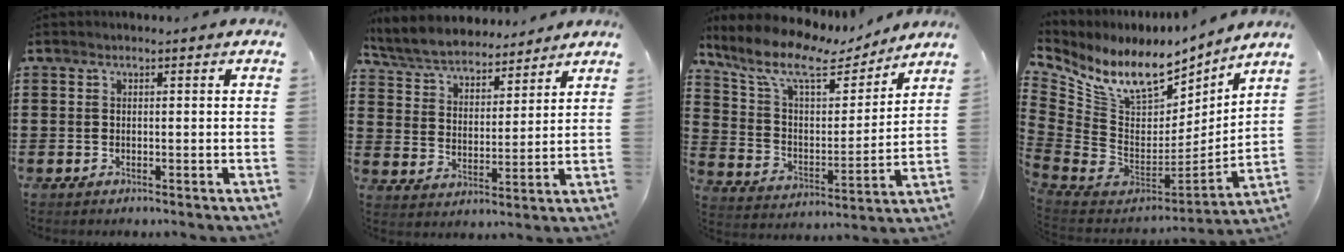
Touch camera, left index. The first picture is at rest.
{"total": 6.2, "force": [6.0, 1.1, 1.1], "torque": [-0.051, -0.030, 0.106]}
{"total": 11.1, "force": [8.3, 3.6, 6.4], "torque": [-0.158, -0.035, 0.141]}
{"total": 11.9, "force": [7.4, 5.9, 7.2], "torque": [-0.170, -0.055, 0.129]}